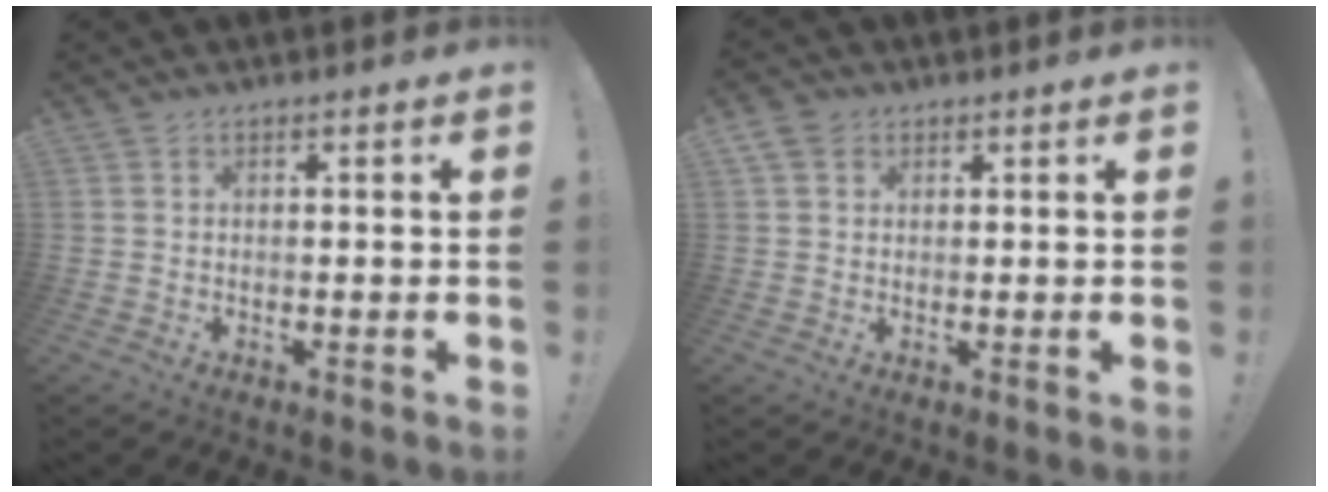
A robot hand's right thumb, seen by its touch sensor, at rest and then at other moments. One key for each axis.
{"total": 4.0, "fx": 2.0, "fy": 3.1, "fz": 1.6, "tx": -0.021, "ty": -0.003, "tz": 0.038}